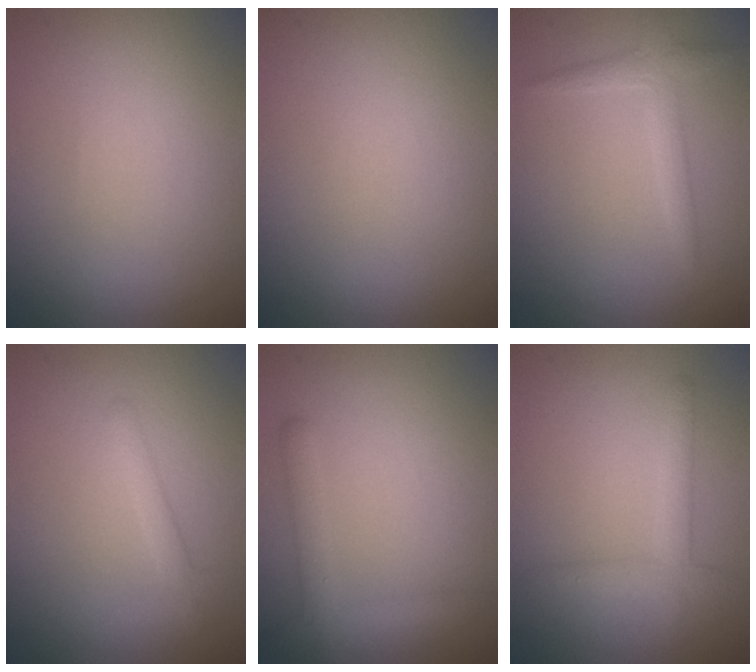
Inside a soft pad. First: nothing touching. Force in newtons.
{"total": 0.0}
{"total": 2.1, "press": 2.1, "slide": 0.1}
{"total": 1.6, "press": 1.6, "slide": 0.1}
{"total": 2.6, "press": 2.6, "slide": 0.1}
{"total": 2.1, "press": 2.1, "slide": 0.1}